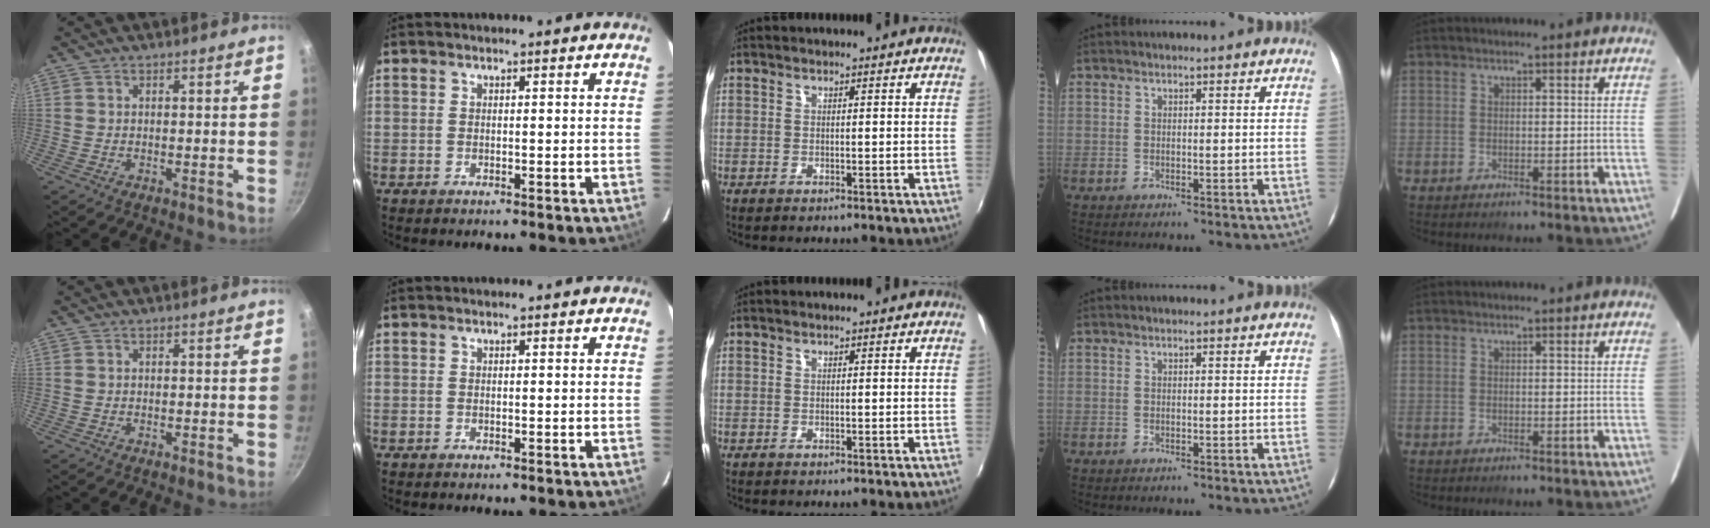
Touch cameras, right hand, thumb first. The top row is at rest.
{}